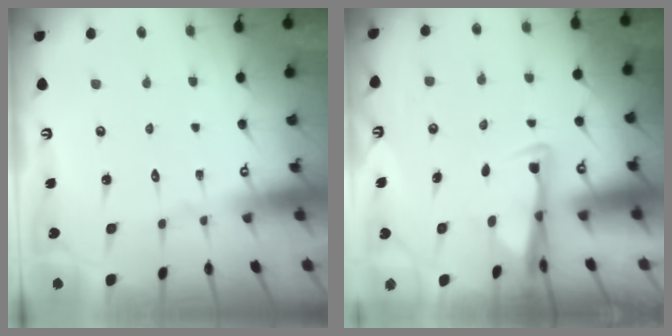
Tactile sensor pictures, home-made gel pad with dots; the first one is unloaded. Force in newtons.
{"total": 2.8, "press": 2.7, "slide": 0.9}